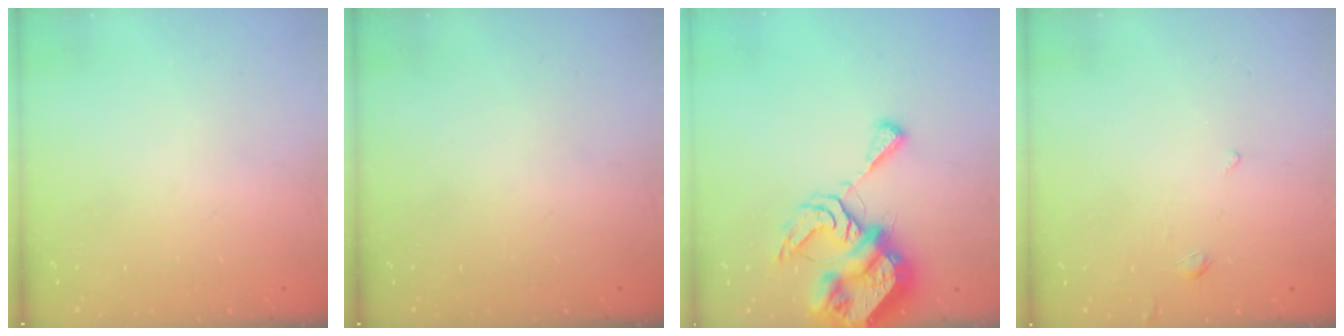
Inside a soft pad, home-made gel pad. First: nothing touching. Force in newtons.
{"total": 0.0}
{"total": 13.6, "press": 13.5, "slide": 1.6}
{"total": 0.8, "press": 0.7, "slide": 0.4}